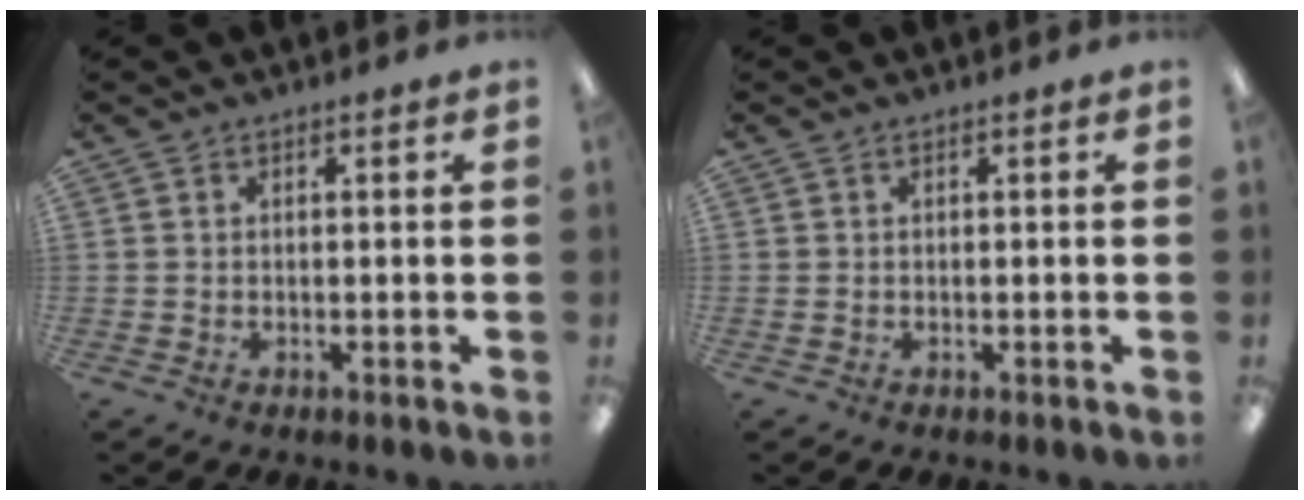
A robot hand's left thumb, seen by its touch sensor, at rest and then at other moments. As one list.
[{"total": 0.0}]